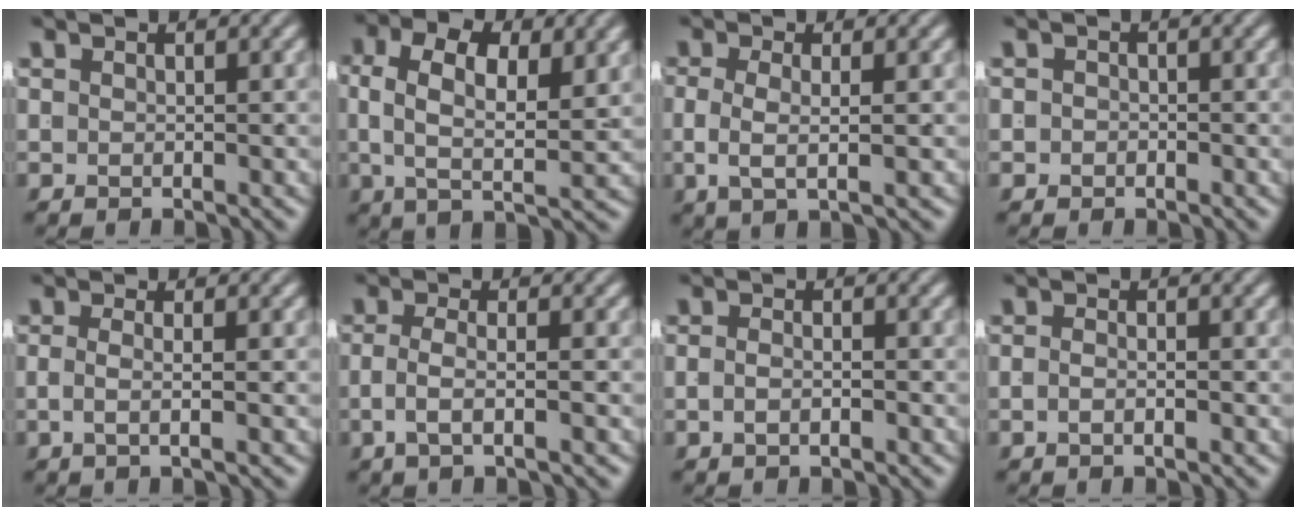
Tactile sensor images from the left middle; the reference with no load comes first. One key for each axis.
{"total": 7.2, "fx": 2.1, "fy": 3.9, "fz": 5.7, "tx": -0.088, "ty": 0.004, "tz": 0.024}
{"total": 2.8, "fx": -0.2, "fy": 0.6, "fz": 2.7, "tx": -0.052, "ty": -0.012, "tz": 0.005}
{"total": 1.0, "fx": -0.8, "fy": 0.6, "fz": 0.0, "tx": 0.000, "ty": -0.010, "tz": -0.010}
{"total": 1.8, "fx": -0.6, "fy": -0.5, "fz": 1.7, "tx": -0.034, "ty": -0.009, "tz": -0.005}
{"total": 2.5, "fx": -0.9, "fy": 0.2, "fz": 2.3, "tx": -0.045, "ty": -0.012, "tz": -0.010}
{"total": 1.4, "fx": -0.8, "fy": 0.0, "fz": 1.1, "tx": -0.018, "ty": -0.003, "tz": -0.012}
{"total": 1.2, "fx": -0.8, "fy": -0.1, "fz": 0.9, "tx": -0.016, "ty": 0.000, "tz": -0.013}